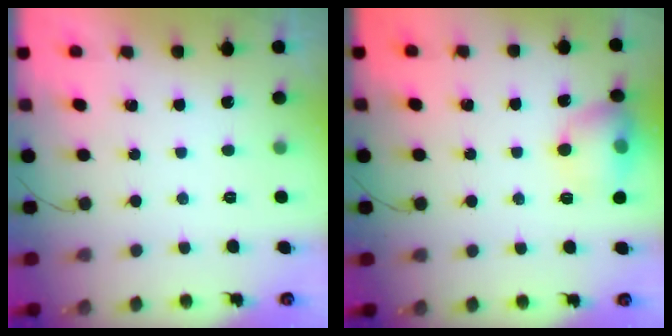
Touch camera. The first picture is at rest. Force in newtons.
{"total": 11.7, "press": 11.5, "slide": 1.9}